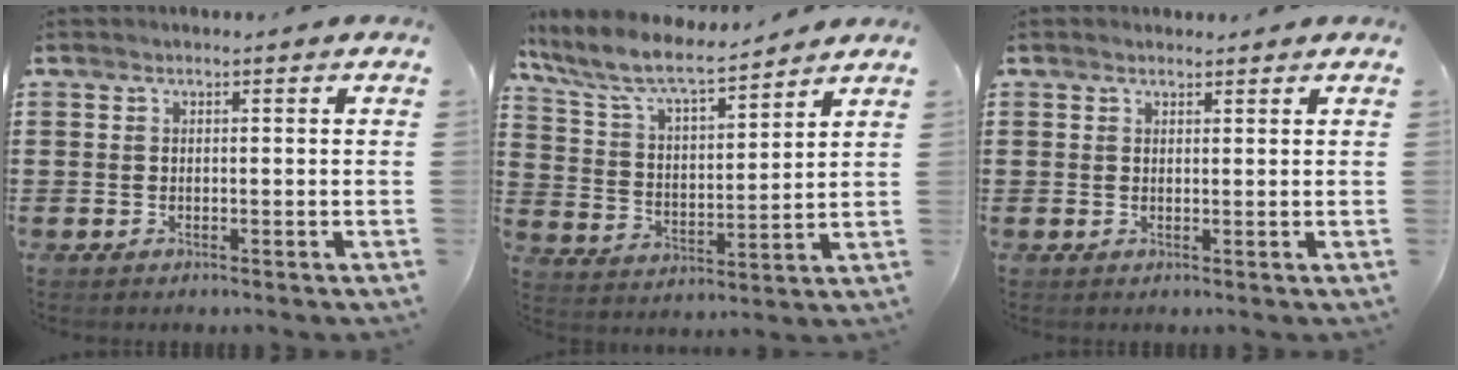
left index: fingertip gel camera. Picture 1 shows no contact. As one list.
[{"total": 8.1, "force": [7.0, 1.1, 3.8], "torque": [-0.104, -0.037, 0.119]}, {"total": 0.9, "force": [0.9, 0.3, 0.1], "torque": [-0.003, 0.001, 0.017]}]